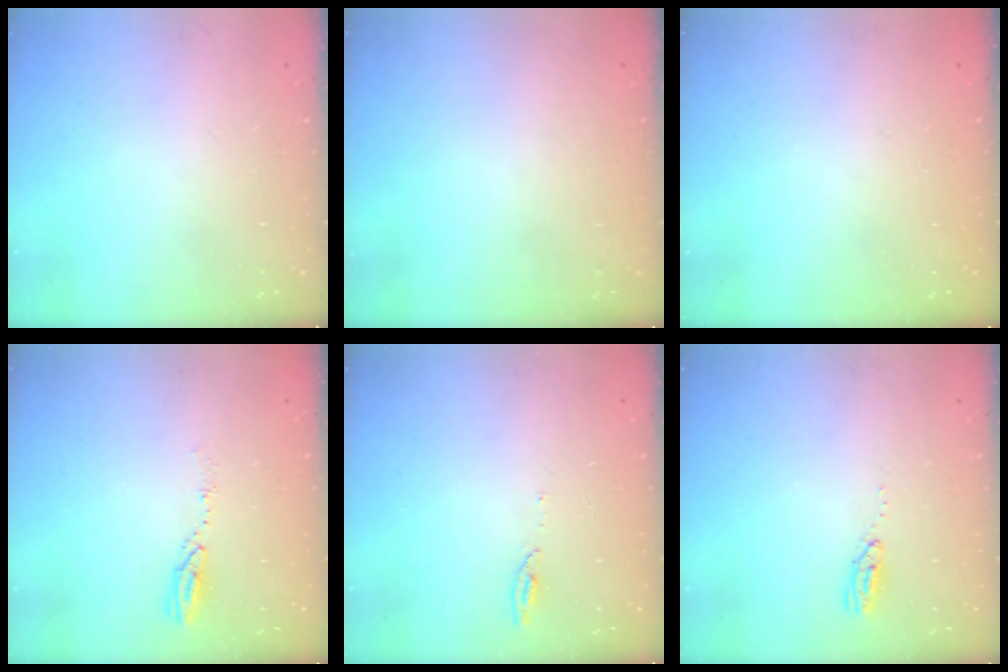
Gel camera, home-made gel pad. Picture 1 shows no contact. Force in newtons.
{"total": 0.0}
{"total": 0.0}
{"total": 4.3, "press": 4.3, "slide": 0.4}
{"total": 3.7, "press": 3.7, "slide": 0.5}
{"total": 3.5, "press": 3.5, "slide": 0.3}